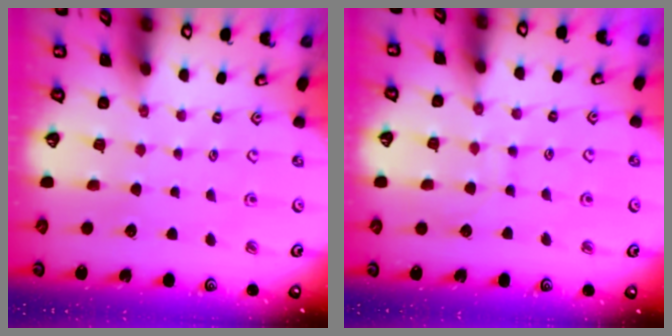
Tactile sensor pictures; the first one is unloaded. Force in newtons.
{"total": 6.7, "press": 6.7, "slide": 0.6}